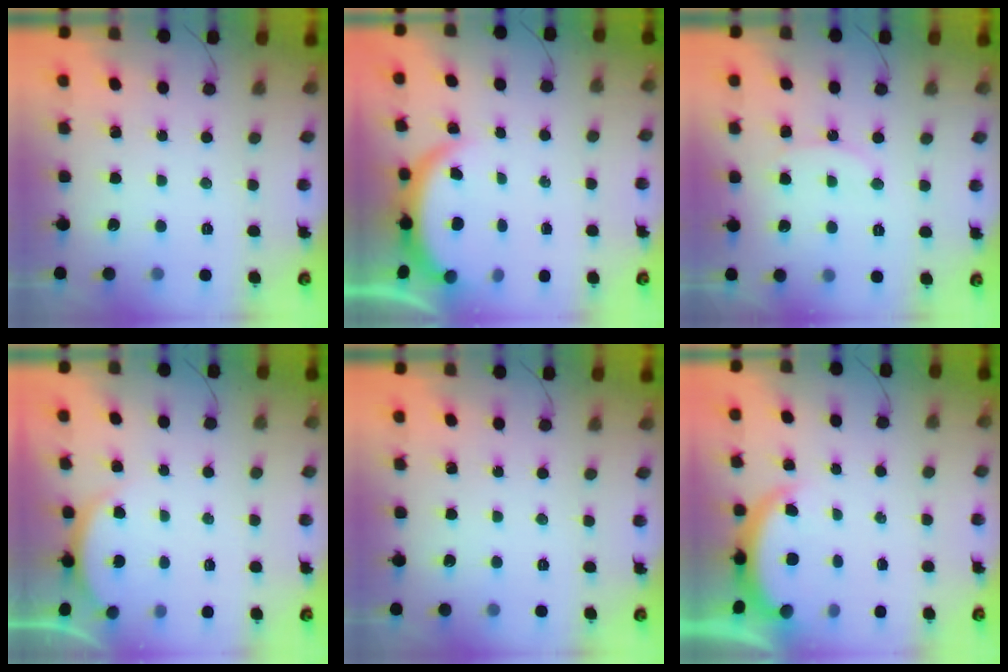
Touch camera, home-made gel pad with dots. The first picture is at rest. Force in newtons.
{"total": 3.9, "press": 3.9, "slide": 0.2}
{"total": 7.7, "press": 7.6, "slide": 0.9}
{"total": 2.8, "press": 2.8, "slide": 0.4}
{"total": 0.0}
{"total": 4.0, "press": 4.0, "slide": 0.5}